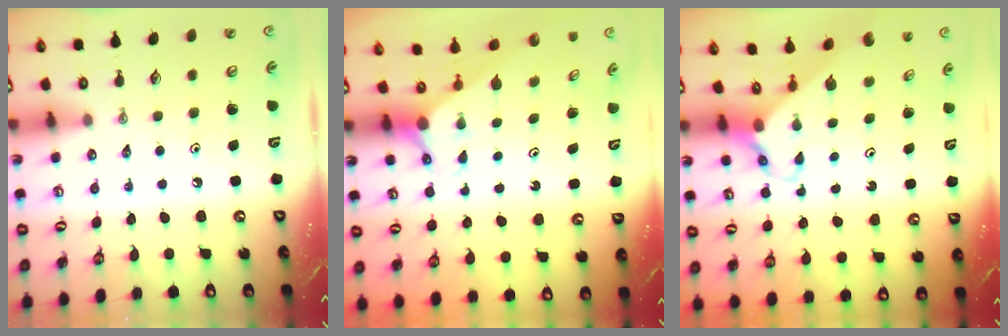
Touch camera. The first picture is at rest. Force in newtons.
{"total": 2.9, "press": 2.9, "slide": 0.0}
{"total": 2.7, "press": 2.7, "slide": 0.2}